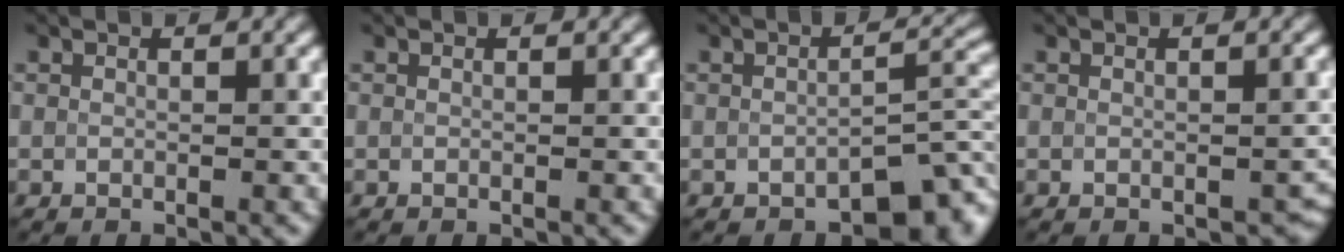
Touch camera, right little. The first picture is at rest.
{"total": 0.0}
{"total": 4.9, "force": [-3.0, 2.2, 3.2], "torque": [-0.023, 0.004, -0.047]}
{"total": 2.2, "force": [-0.8, 1.4, 1.4], "torque": [-0.008, -0.001, -0.009]}